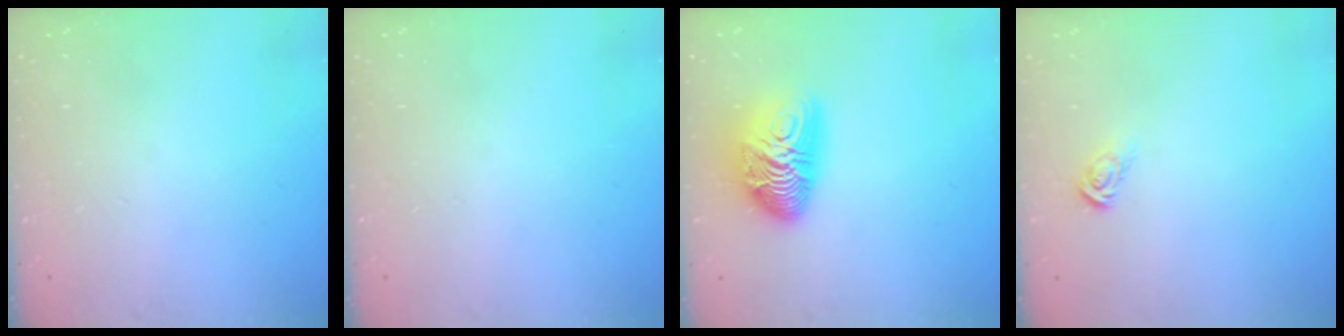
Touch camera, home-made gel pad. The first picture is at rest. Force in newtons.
{"total": 0.0}
{"total": 14.9, "press": 14.9, "slide": 0.2}
{"total": 4.3, "press": 4.3, "slide": 0.2}